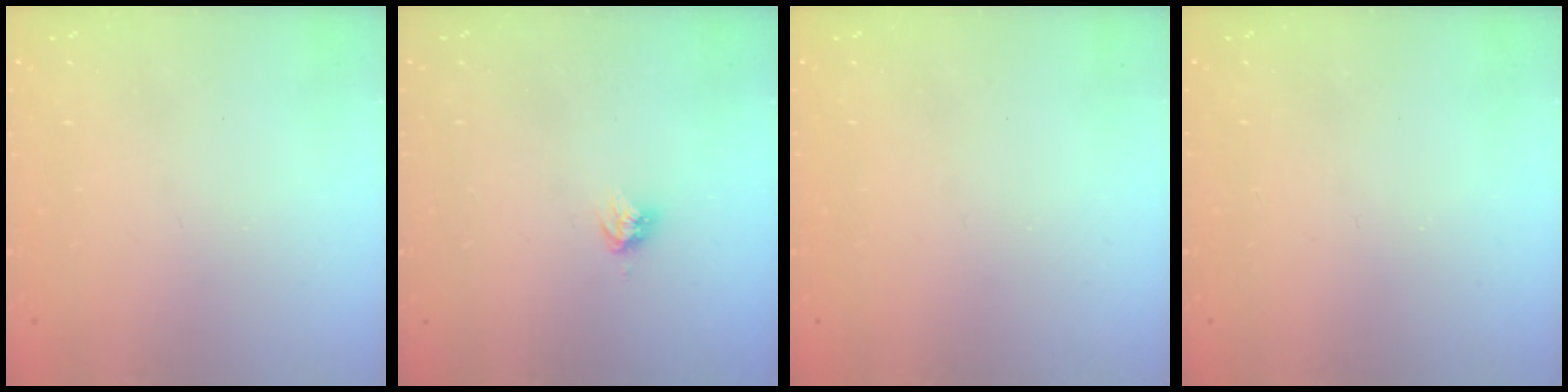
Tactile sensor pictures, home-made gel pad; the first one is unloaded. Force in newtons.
{"total": 3.0, "press": 3.0, "slide": 0.3}
{"total": 0.0}
{"total": 0.0}